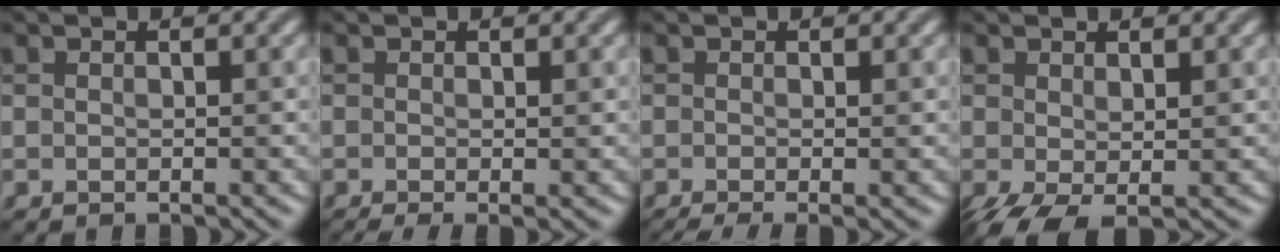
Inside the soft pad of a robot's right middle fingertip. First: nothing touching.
{"total": 2.2, "force": [-0.6, 0.6, 2.0], "torque": [-0.031, -0.011, -0.011]}
{"total": 3.1, "force": [-1.3, 0.9, 2.6], "torque": [-0.034, -0.013, -0.021]}
{"total": 3.1, "force": [-0.7, 1.5, 2.6], "torque": [-0.064, -0.009, -0.011]}